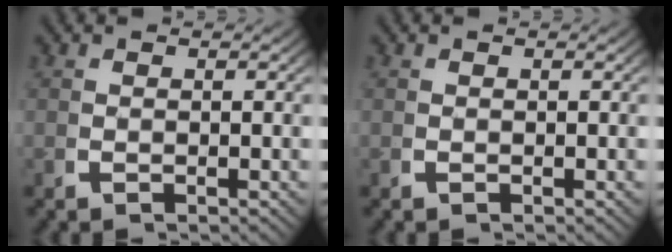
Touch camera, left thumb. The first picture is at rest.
{"total": 0.0}